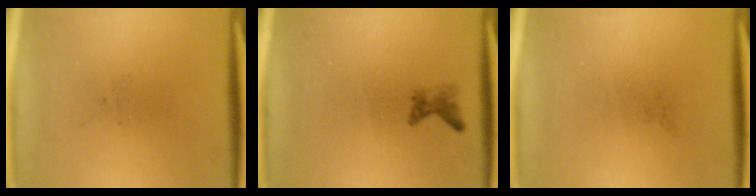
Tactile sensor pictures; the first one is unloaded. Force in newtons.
{"total": 1.2}
{"total": 0.0}